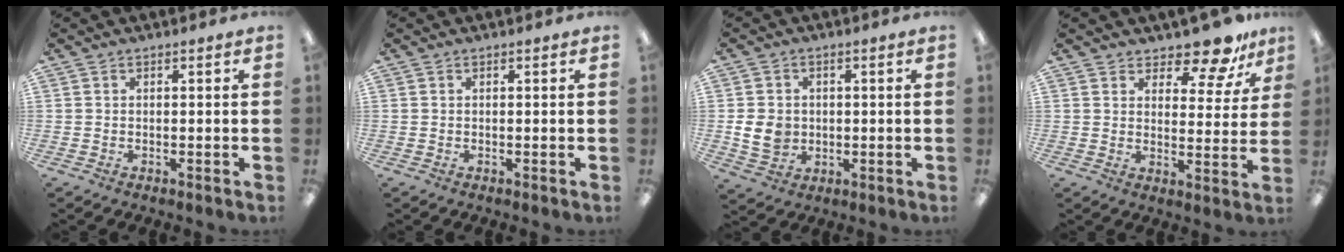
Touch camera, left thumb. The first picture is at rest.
{"total": 0.0}
{"total": 7.0, "force": [-0.4, 6.0, 3.6], "torque": [-0.073, 0.006, -0.007]}
{"total": 9.6, "force": [8.3, 3.3, 3.5], "torque": [-0.044, -0.061, 0.148]}